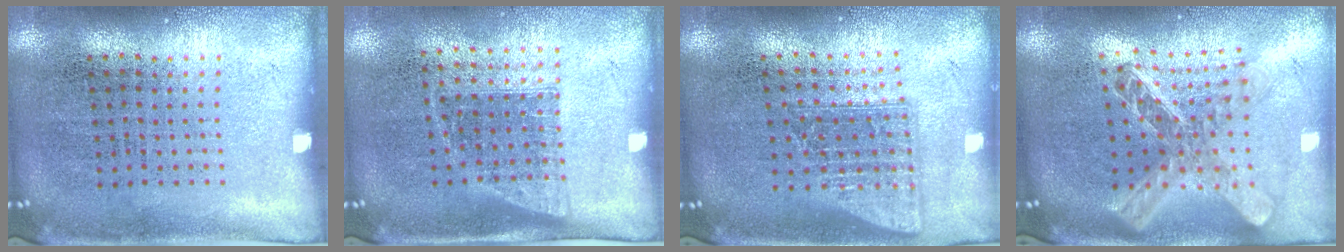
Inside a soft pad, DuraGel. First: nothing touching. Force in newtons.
{"total": 1.1, "press": 0.9, "slide": 0.6}
{"total": 1.5, "press": 1.2, "slide": 0.9}
{"total": 2.5, "press": 1.9, "slide": 1.6}